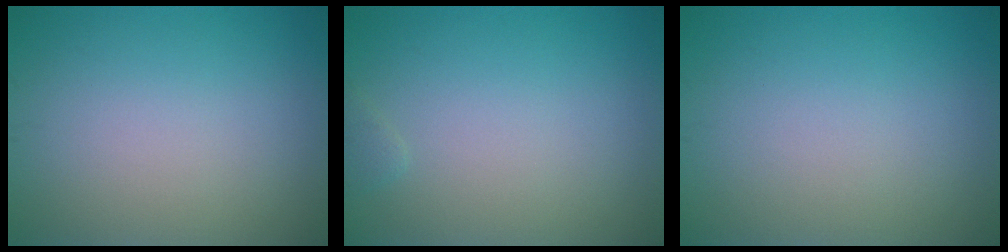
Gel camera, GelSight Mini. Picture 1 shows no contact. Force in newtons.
{"total": 0.6, "press": 0.6, "slide": 0.1}
{"total": 0.0}